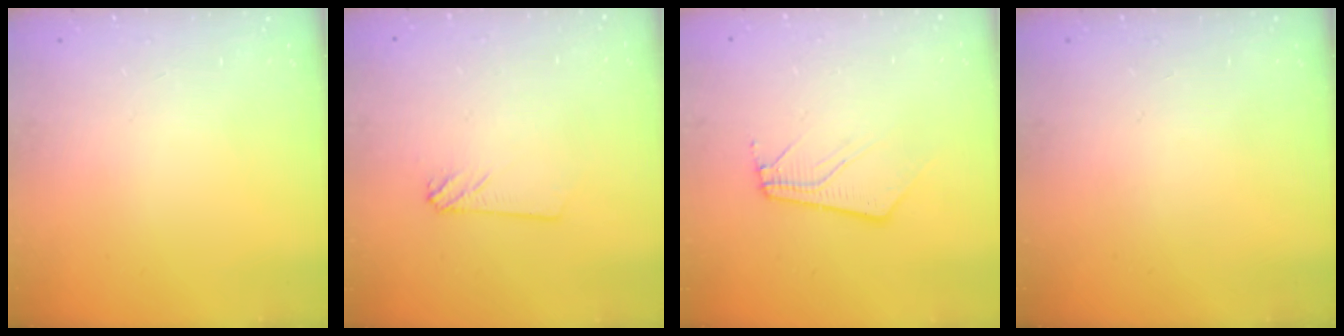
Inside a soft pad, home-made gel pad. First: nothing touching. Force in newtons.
{"total": 2.4, "press": 2.4, "slide": 0.3}
{"total": 5.5, "press": 5.5, "slide": 0.4}
{"total": 0.0}